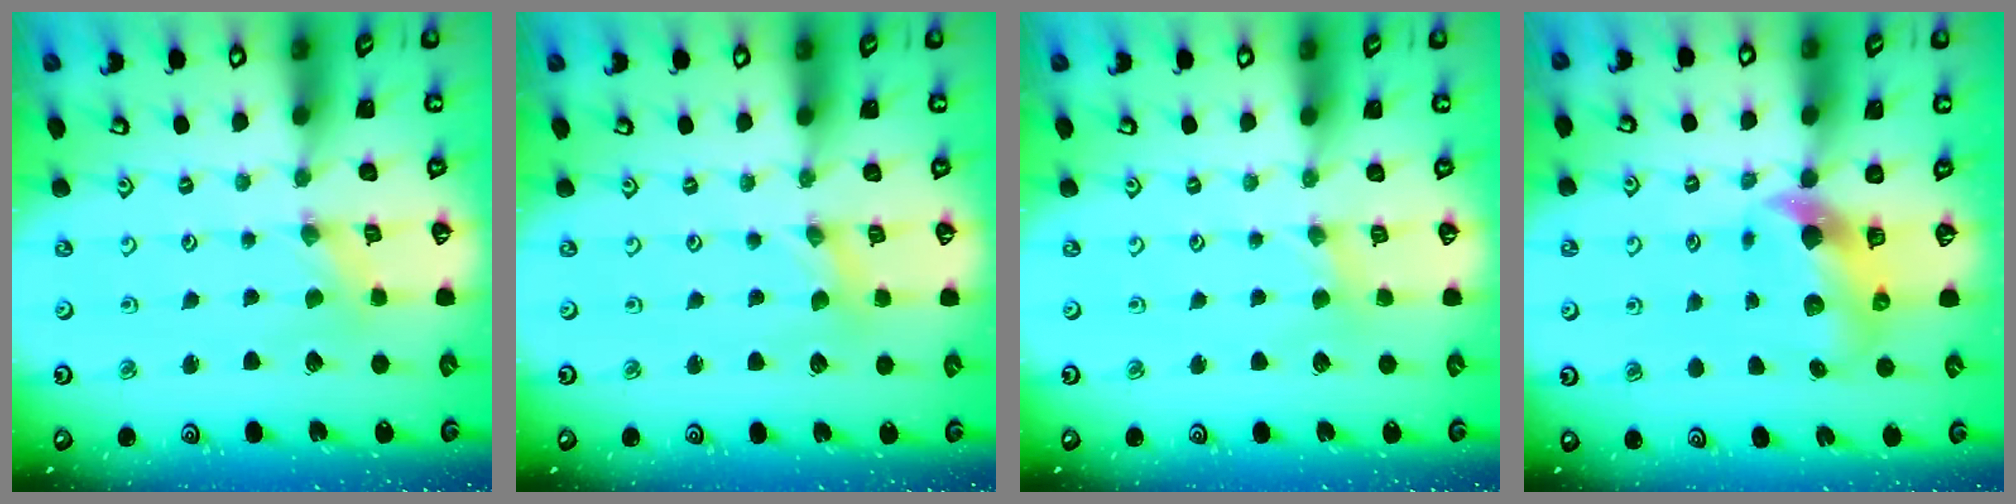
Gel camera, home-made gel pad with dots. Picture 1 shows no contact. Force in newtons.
{"total": 0.6, "press": 0.6, "slide": 0.2}
{"total": 1.7, "press": 1.7, "slide": 0.4}
{"total": 7.6, "press": 7.5, "slide": 1.1}